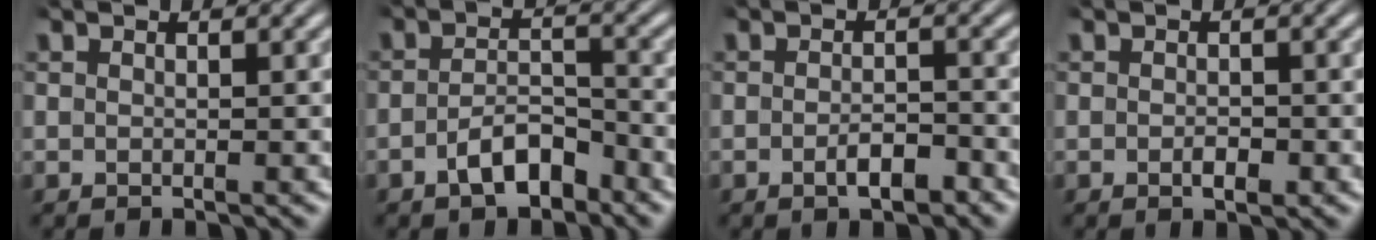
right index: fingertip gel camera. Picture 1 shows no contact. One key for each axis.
{"total": 3.8, "fx": -3.0, "fy": 1.2, "fz": 1.9, "tx": -0.024, "ty": -0.006, "tz": -0.046}
{"total": 2.4, "fx": -1.6, "fy": 0.8, "fz": 1.5, "tx": -0.018, "ty": 0.002, "tz": -0.031}
{"total": 1.2, "fx": -0.6, "fy": 0.5, "fz": 1.0, "tx": -0.017, "ty": -0.002, "tz": -0.010}